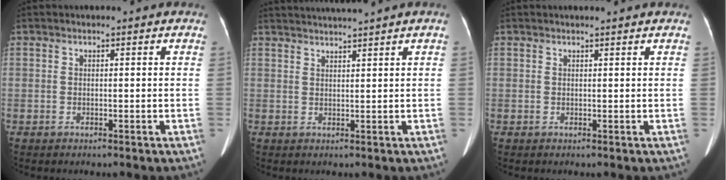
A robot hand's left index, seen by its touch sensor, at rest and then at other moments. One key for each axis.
{"total": 5.0, "fx": 4.4, "fy": -1.5, "fz": 1.8, "tx": -0.026, "ty": 0.015, "tz": 0.074}
{"total": 1.8, "fx": 1.6, "fy": -0.1, "fz": 0.7, "tx": -0.007, "ty": 0.008, "tz": 0.022}